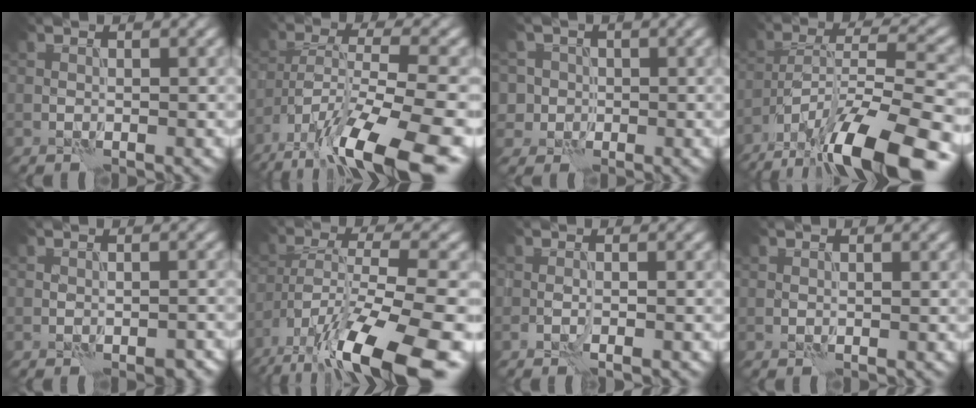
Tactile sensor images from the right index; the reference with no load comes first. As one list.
[{"total": 12.8, "force": [-9.0, 3.2, 8.5], "torque": [-0.160, -0.010, -0.155]}, {"total": 4.3, "force": [0.4, 4.2, 1.1], "torque": [-0.006, 0.025, -0.013]}, {"total": 13.1, "force": [-9.2, 3.2, 8.8], "torque": [-0.152, 0.004, -0.164]}, {"total": 2.5, "force": [-1.7, 1.0, 1.5], "torque": [-0.025, 0.001, -0.020]}, {"total": 14.2, "force": [-9.6, 3.8, 9.7], "torque": [-0.187, -0.010, -0.157]}, {"total": 1.0, "force": [-0.7, 0.0, 0.7], "torque": [-0.014, 0.000, -0.015]}, {"total": 0.0}]